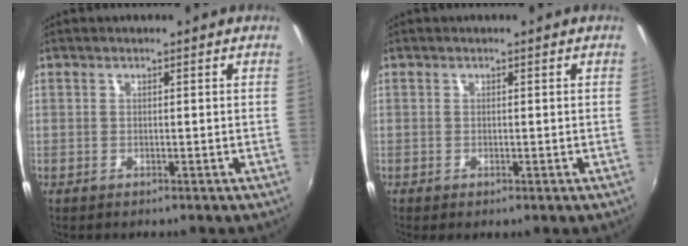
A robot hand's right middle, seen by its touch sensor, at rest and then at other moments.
{"total": 0.6, "force": [-0.2, 0.0, 0.6], "torque": [-0.009, -0.001, -0.003]}